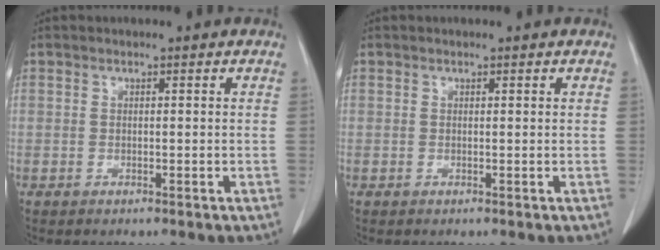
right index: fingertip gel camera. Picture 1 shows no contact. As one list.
[{"total": 0.0}]